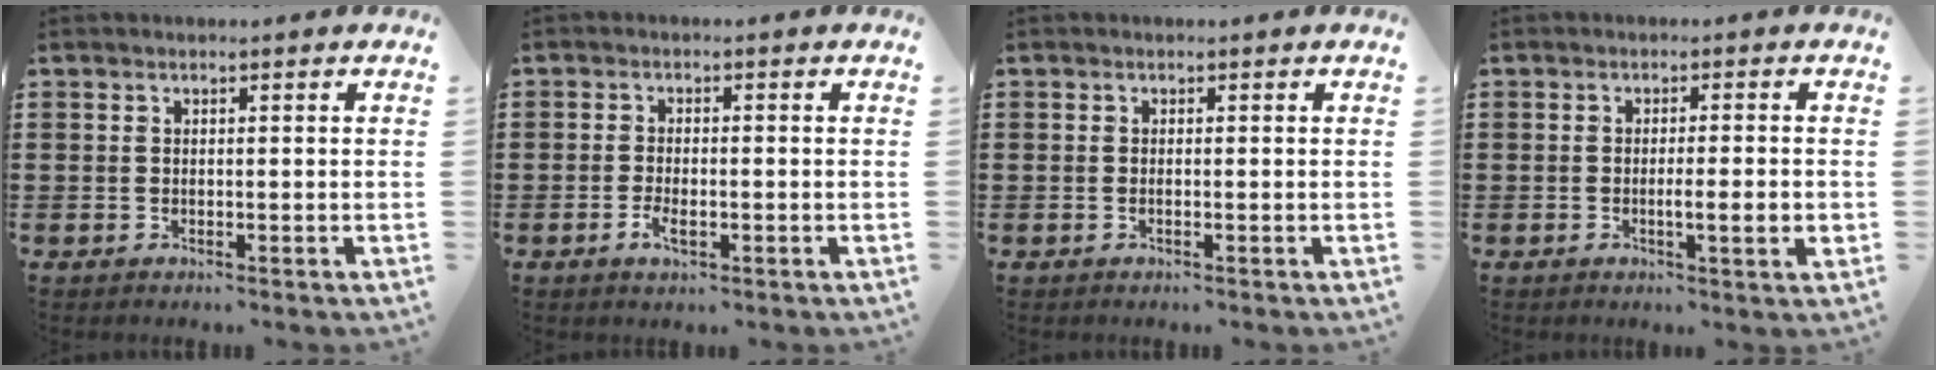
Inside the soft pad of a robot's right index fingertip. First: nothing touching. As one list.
[{"total": 2.5, "force": [-0.9, 1.0, 2.1], "torque": [-0.047, -0.001, -0.020]}, {"total": 0.0}, {"total": 3.5, "force": [-0.9, 0.0, 3.4], "torque": [-0.057, -0.008, -0.016]}]